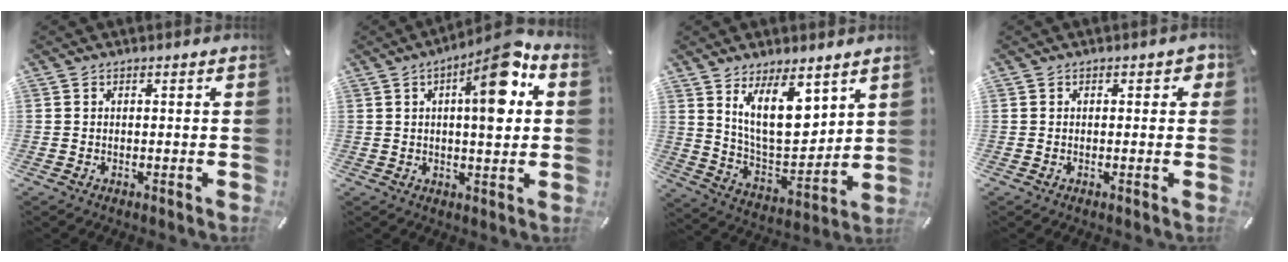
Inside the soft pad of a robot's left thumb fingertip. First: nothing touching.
{"total": 14.8, "force": [4.5, 4.8, 13.2], "torque": [-0.182, -0.016, 0.064]}
{"total": 16.1, "force": [8.8, 7.6, 11.2], "torque": [-0.212, -0.052, 0.155]}
{"total": 1.8, "force": [0.2, 1.1, 1.4], "torque": [-0.010, 0.000, -0.001]}